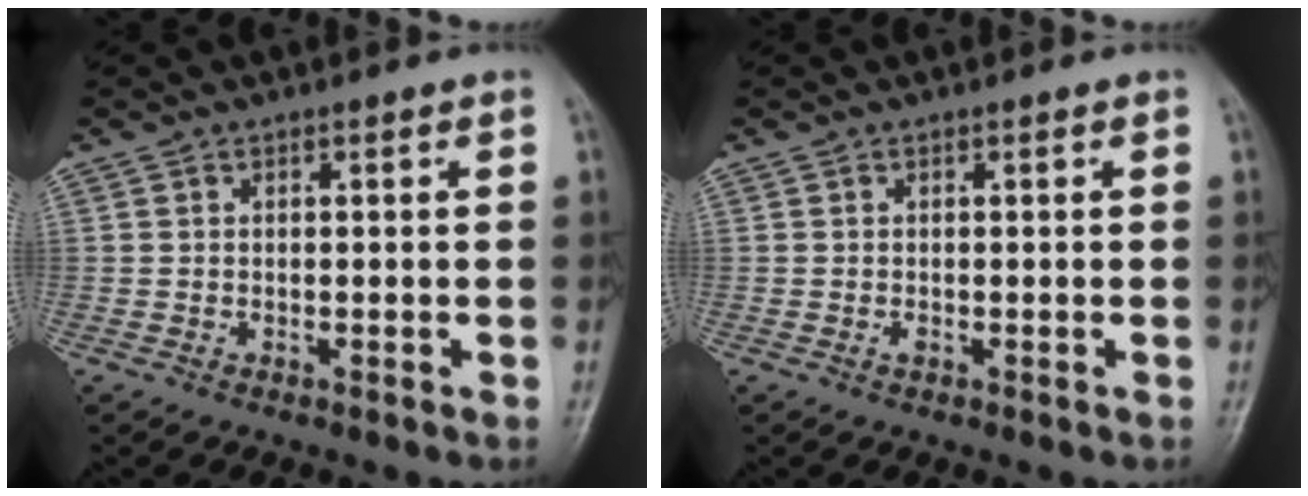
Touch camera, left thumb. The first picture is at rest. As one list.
[{"total": 0.5, "force": [0.0, 0.3, 0.4], "torque": [-0.006, 0.000, 0.002]}]